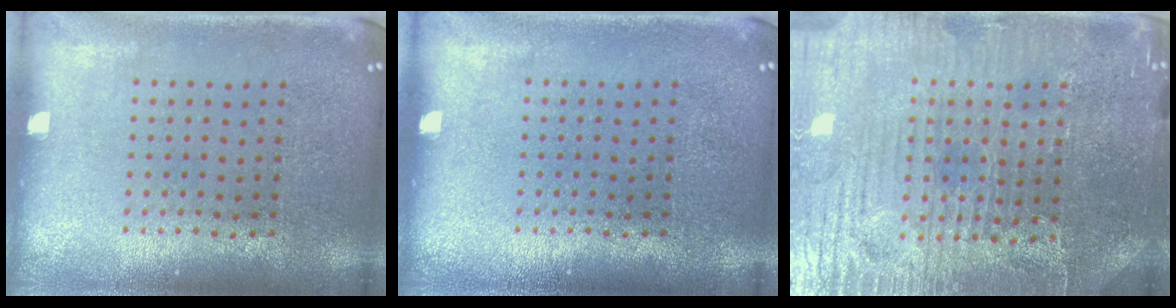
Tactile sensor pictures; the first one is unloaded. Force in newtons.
{"total": 0.0}
{"total": 4.8, "press": 4.6, "slide": 1.3}